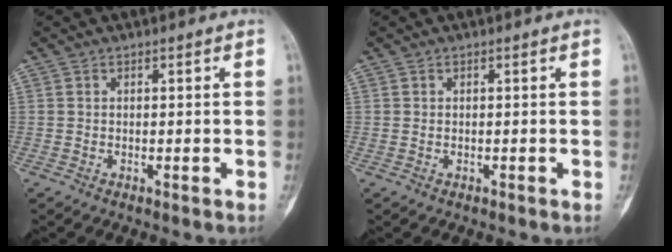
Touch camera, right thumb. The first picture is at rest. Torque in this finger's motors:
{"motor_torque": [0.31, 0.22, 0.07, -0.19, 0.00]}